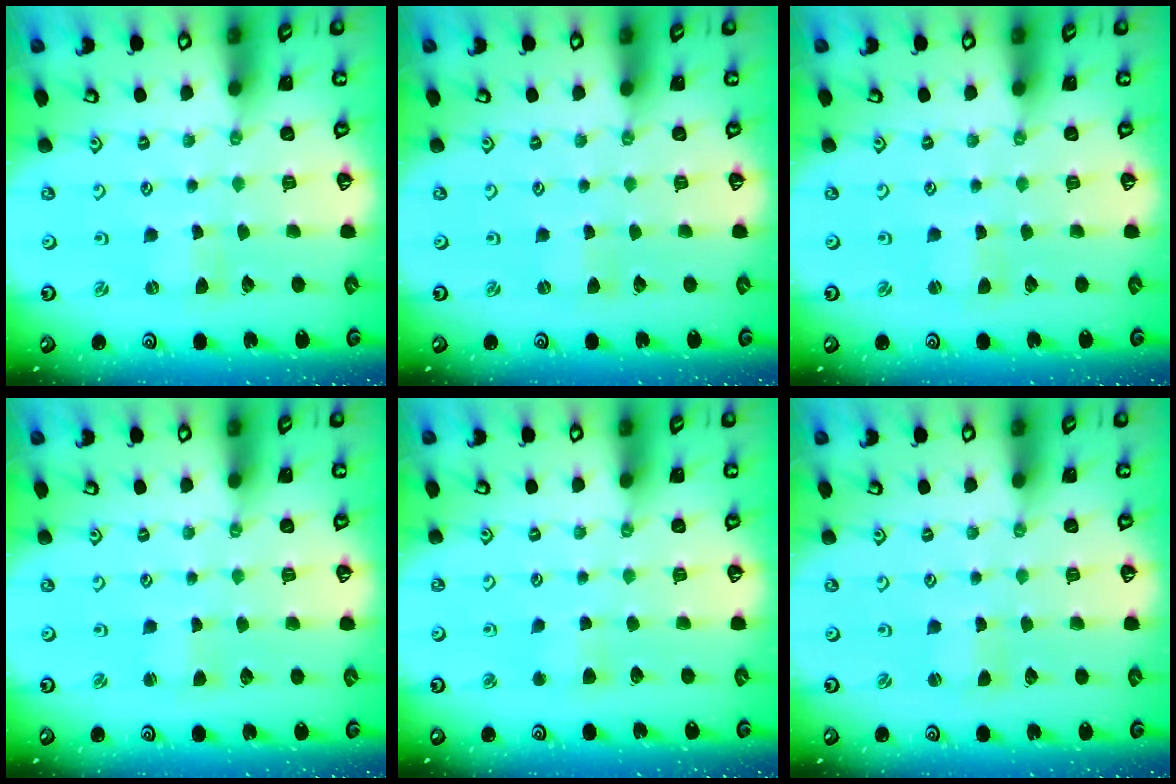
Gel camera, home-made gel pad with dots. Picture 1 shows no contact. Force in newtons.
{"total": 0.0}
{"total": 0.6, "press": 0.5, "slide": 0.2}
{"total": 1.4, "press": 1.4, "slide": 0.2}
{"total": 3.3, "press": 3.3, "slide": 0.5}
{"total": 0.8, "press": 0.8, "slide": 0.3}